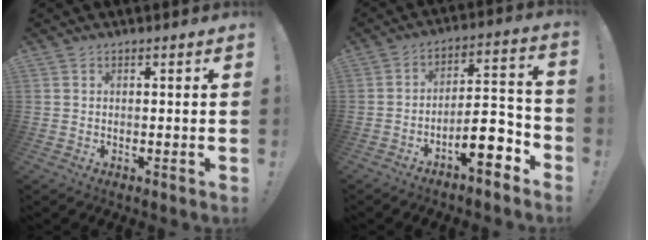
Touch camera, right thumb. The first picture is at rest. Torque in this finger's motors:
{"motor_torque": [1.34, 1.11, 0.96, -1.25, 0.23]}